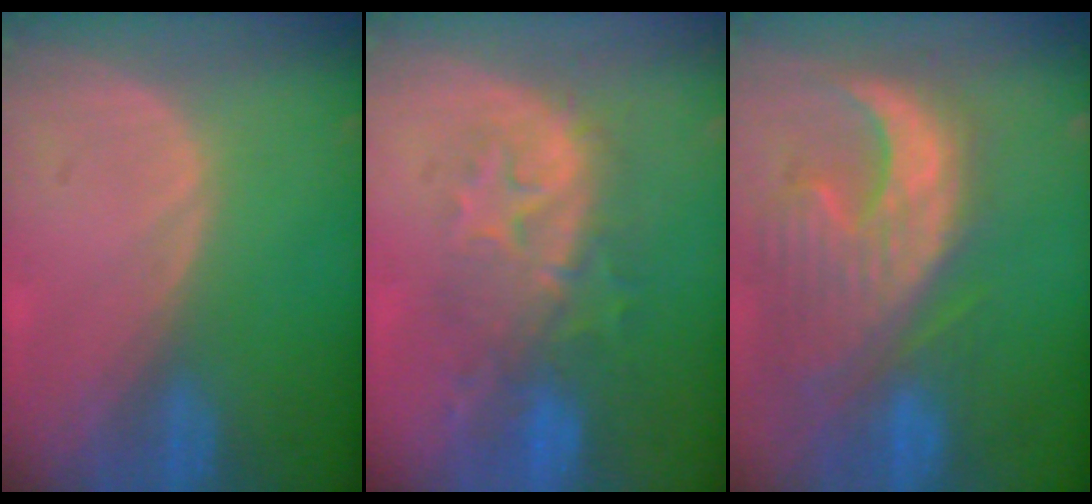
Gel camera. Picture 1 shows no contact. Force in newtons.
{"total": 9.1, "press": 8.6, "slide": 3.0}
{"total": 13.2, "press": 11.4, "slide": 6.8}